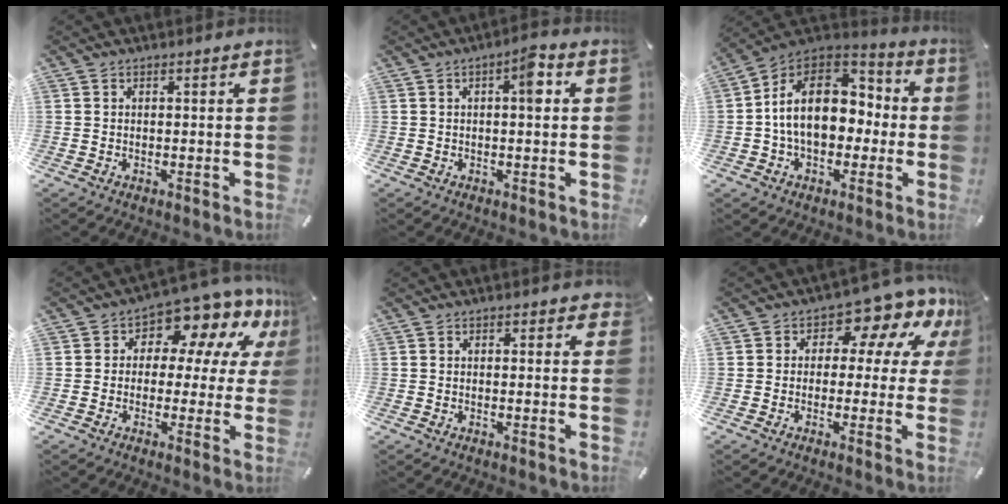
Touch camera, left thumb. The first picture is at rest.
{"total": 5.1, "force": [0.9, 1.8, 4.7], "torque": [-0.060, 0.002, 0.004]}
{"total": 18.6, "force": [-0.1, 13.8, 12.5], "torque": [-0.212, 0.010, -0.002]}
{"total": 9.0, "force": [5.7, 5.0, 4.8], "torque": [-0.081, -0.054, 0.100]}
{"total": 0.9, "force": [0.3, 0.7, 0.5], "torque": [0.005, -0.001, 0.001]}
{"total": 10.1, "force": [5.2, 5.7, 6.5], "torque": [-0.085, -0.044, 0.089]}